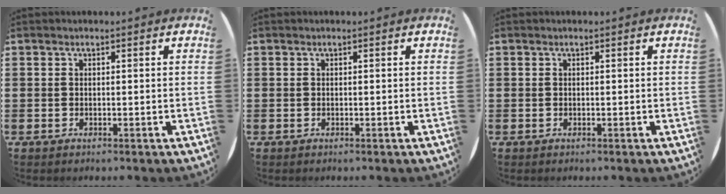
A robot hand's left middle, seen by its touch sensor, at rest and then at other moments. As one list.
[{"total": 0.0}, {"total": 0.0}]